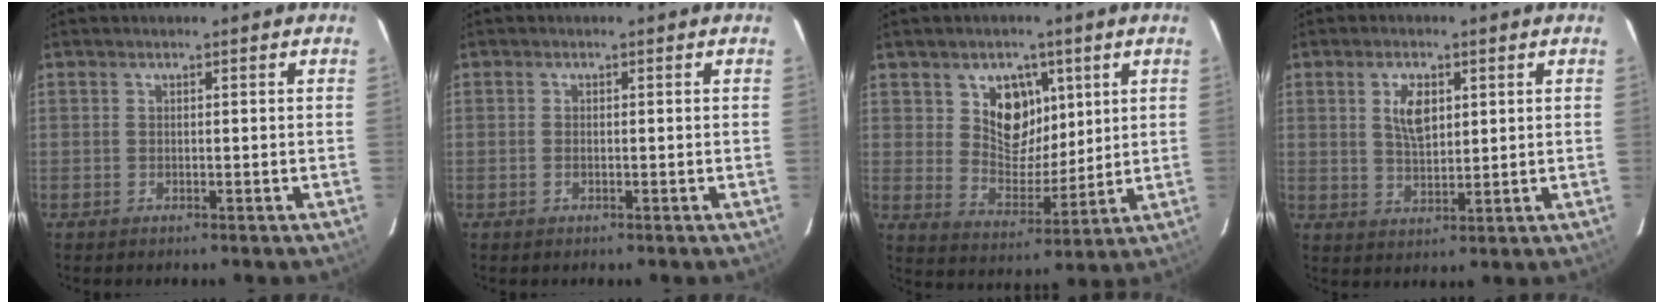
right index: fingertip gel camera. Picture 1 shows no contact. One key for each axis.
{"total": 1.0, "fx": -0.3, "fy": 0.6, "fz": 0.7, "tx": -0.015, "ty": 0.000, "tz": -0.006}
{"total": 9.7, "fx": 4.1, "fy": 7.2, "fz": 5.1, "tx": -0.085, "ty": -0.005, "tz": 0.080}
{"total": 5.8, "fx": 1.9, "fy": 2.9, "fz": 4.6, "tx": -0.083, "ty": 0.004, "tz": 0.038}